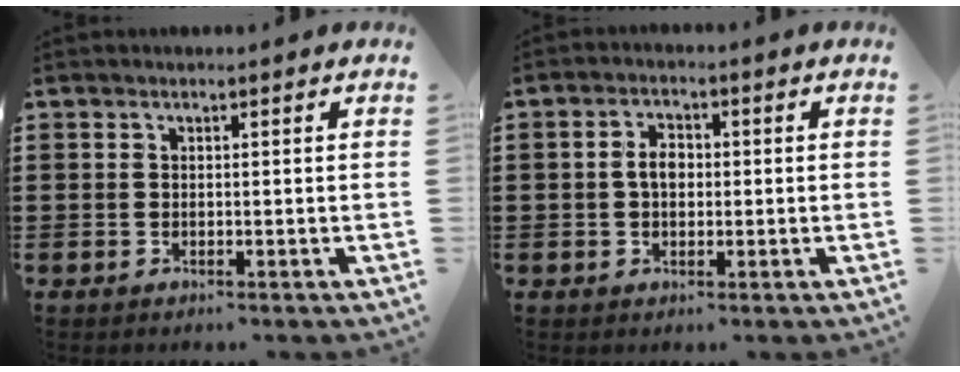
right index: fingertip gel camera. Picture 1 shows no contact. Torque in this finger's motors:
{"motor_torque": [0.37, 0.39, 0.35, 0.09]}